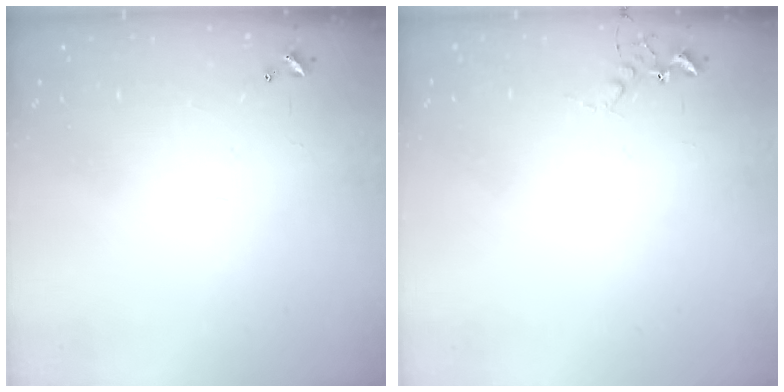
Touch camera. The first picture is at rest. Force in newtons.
{"total": 5.2, "press": 5.1, "slide": 0.9}